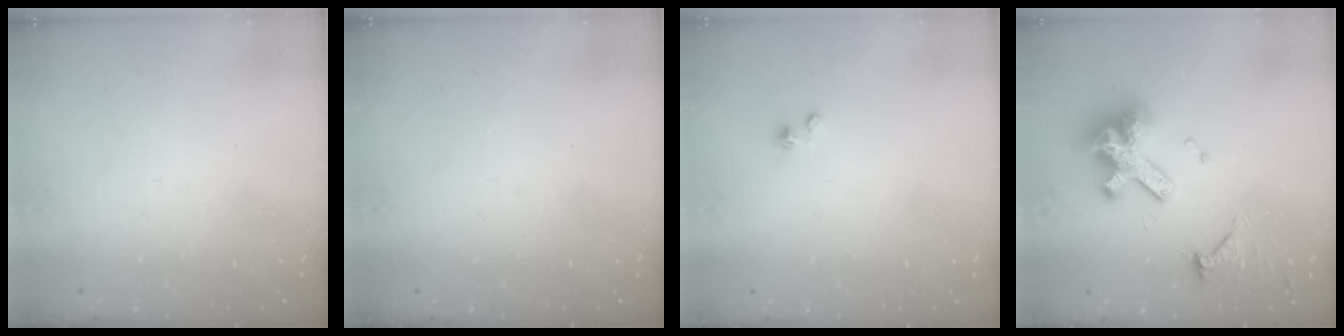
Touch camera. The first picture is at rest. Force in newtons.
{"total": 0.0}
{"total": 1.5, "press": 1.5, "slide": 0.0}
{"total": 14.4, "press": 14.4, "slide": 1.3}